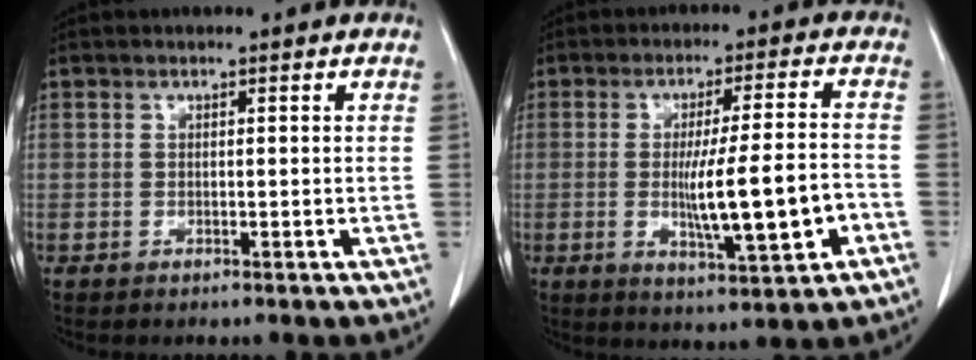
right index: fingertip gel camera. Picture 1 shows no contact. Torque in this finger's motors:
{"motor_torque": [0.88, -0.50, 0.30, 0.18]}